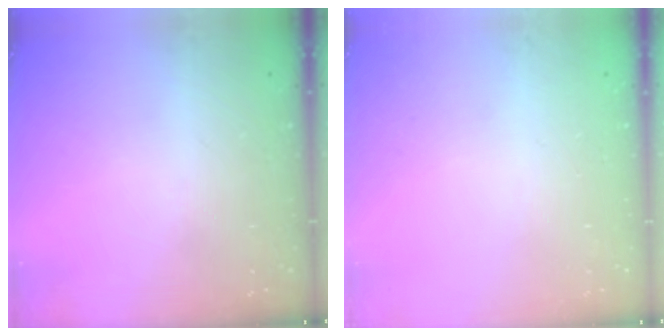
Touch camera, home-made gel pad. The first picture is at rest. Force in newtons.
{"total": 0.0}